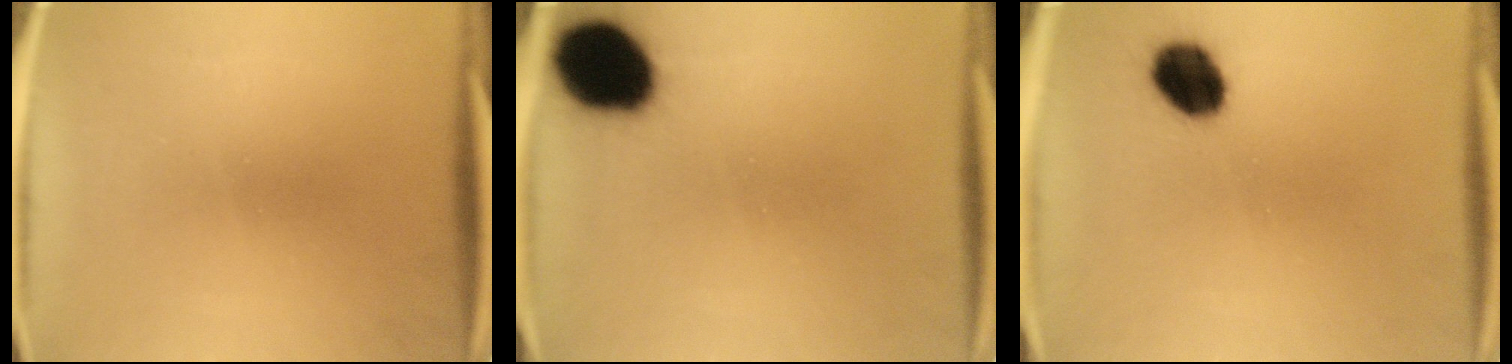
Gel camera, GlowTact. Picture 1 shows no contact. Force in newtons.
{"total": 16.5}
{"total": 9.0}